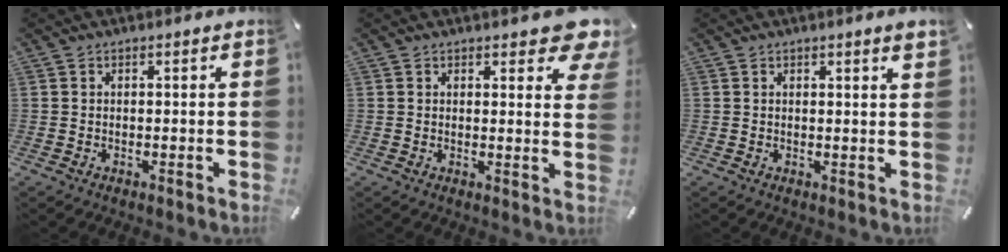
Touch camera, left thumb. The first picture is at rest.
{"total": 7.0, "force": [4.7, 3.0, 4.3], "torque": [-0.048, -0.031, 0.079]}
{"total": 1.8, "force": [1.2, 0.1, 1.3], "torque": [-0.028, 0.000, 0.020]}